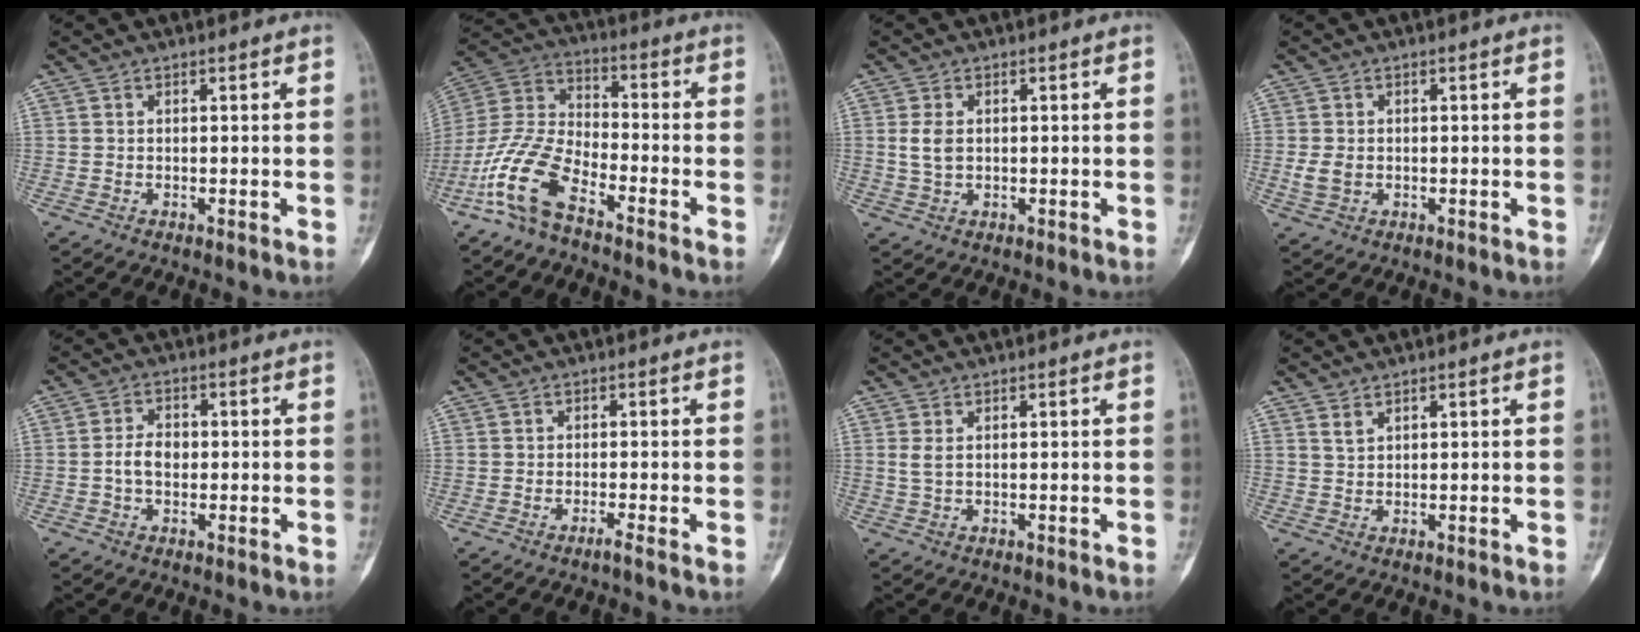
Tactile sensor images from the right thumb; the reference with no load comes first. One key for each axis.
{"total": 12.6, "fx": -7.7, "fy": 5.1, "fz": 8.6, "tx": -0.192, "ty": 0.050, "tz": -0.162}
{"total": 3.5, "fx": 0.4, "fy": 2.3, "fz": 2.6, "tx": -0.053, "ty": 0.001, "tz": 0.012}
{"total": 3.0, "fx": -0.3, "fy": 2.2, "fz": 2.0, "tx": -0.042, "ty": 0.001, "tz": -0.003}
{"total": 4.1, "fx": -0.4, "fy": 2.8, "fz": 3.0, "tx": -0.050, "ty": 0.013, "tz": -0.013}
{"total": 0.9, "fx": -0.7, "fy": -0.3, "fz": 0.5, "tx": -0.011, "ty": -0.001, "tz": -0.014}
{"total": 1.5, "fx": 0.6, "fy": 0.7, "fz": 1.2, "tx": -0.035, "ty": 0.006, "tz": 0.020}
{"total": 1.5, "fx": 1.2, "fy": 0.5, "fz": 0.7, "tx": -0.006, "ty": -0.005, "tz": 0.026}